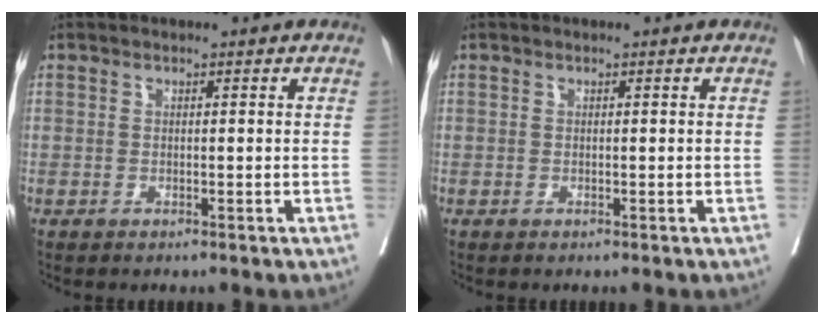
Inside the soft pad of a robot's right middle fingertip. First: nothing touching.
{"total": 0.0}